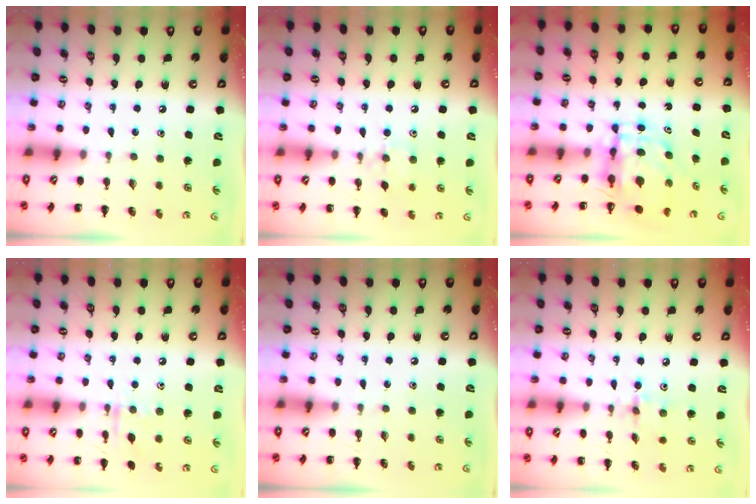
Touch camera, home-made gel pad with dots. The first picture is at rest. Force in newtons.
{"total": 7.8, "press": 7.5, "slide": 2.0}
{"total": 5.7, "press": 5.6, "slide": 1.0}
{"total": 7.2, "press": 7.1, "slide": 0.8}
{"total": 0.0}
{"total": 2.9, "press": 2.9, "slide": 0.5}